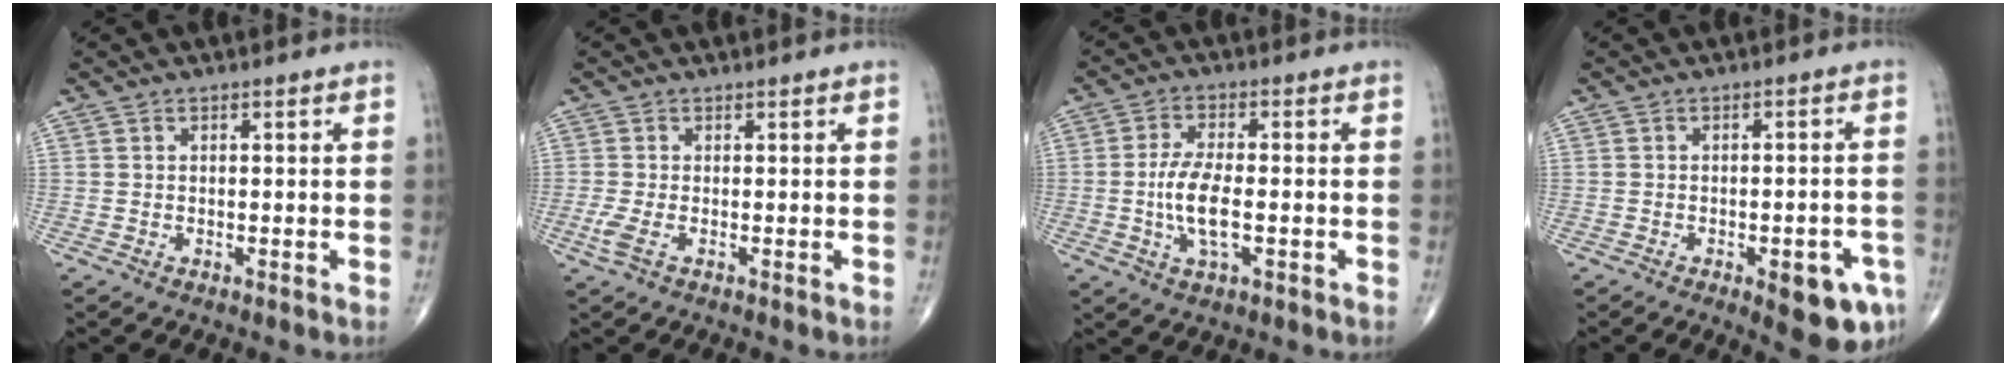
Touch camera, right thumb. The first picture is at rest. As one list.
[{"total": 2.1, "force": [-0.3, 0.6, 2.0], "torque": [-0.060, 0.004, -0.006]}, {"total": 7.6, "force": [-1.3, 3.0, 6.9], "torque": [-0.143, 0.002, -0.025]}, {"total": 9.1, "force": [-4.1, 3.2, 7.5], "torque": [-0.075, 0.014, -0.043]}]